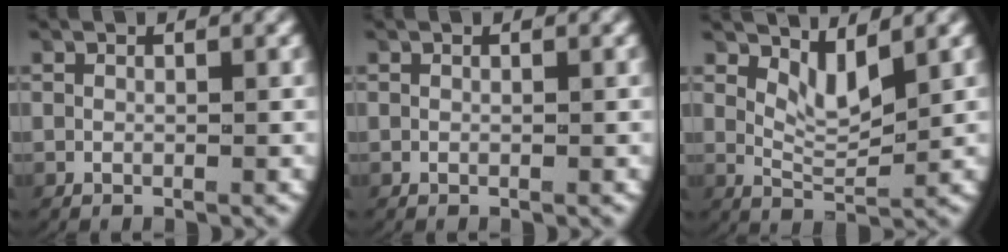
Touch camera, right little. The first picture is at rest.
{"total": 0.0}
{"total": 3.1, "force": [2.1, 0.7, 2.2], "torque": [-0.047, -0.012, 0.045]}